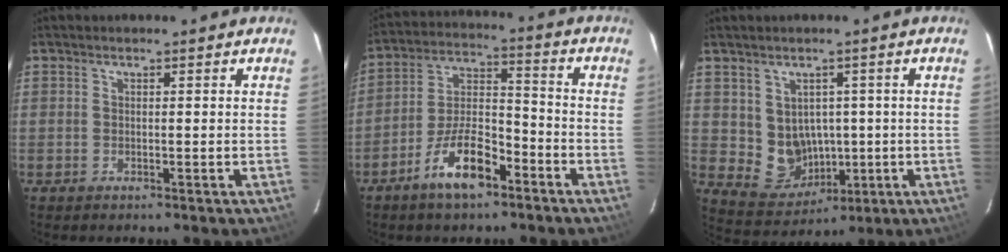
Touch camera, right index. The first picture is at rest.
{"total": 11.0, "force": [-6.9, 4.3, 7.4], "torque": [-0.143, 0.017, -0.119]}
{"total": 7.8, "force": [0.4, 7.2, 2.8], "torque": [-0.062, 0.004, 0.033]}